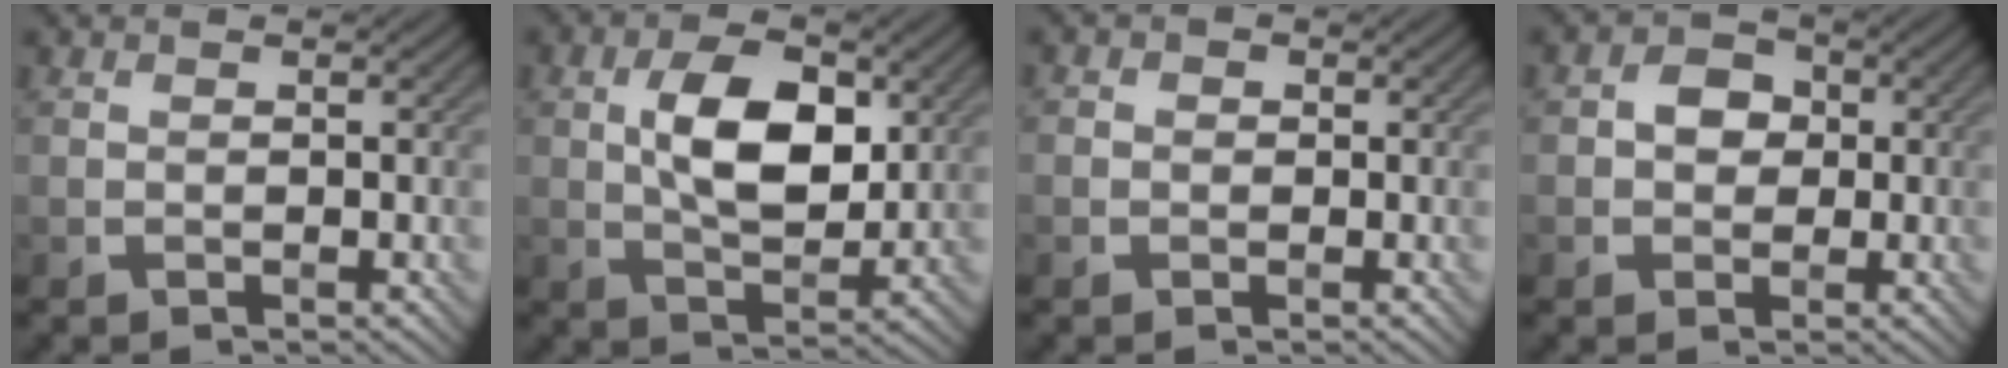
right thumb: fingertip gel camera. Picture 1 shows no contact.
{"total": 8.8, "force": [1.7, 4.9, 7.1], "torque": [-0.128, 0.007, 0.028]}
{"total": 1.6, "force": [0.0, 1.5, 0.4], "torque": [-0.005, 0.001, -0.009]}
{"total": 3.7, "force": [0.0, 3.3, 1.8], "torque": [-0.028, 0.005, -0.011]}